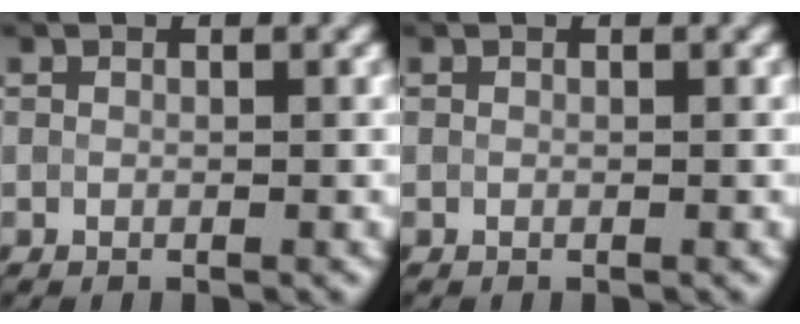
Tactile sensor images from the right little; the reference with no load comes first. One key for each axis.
{"total": 0.0}